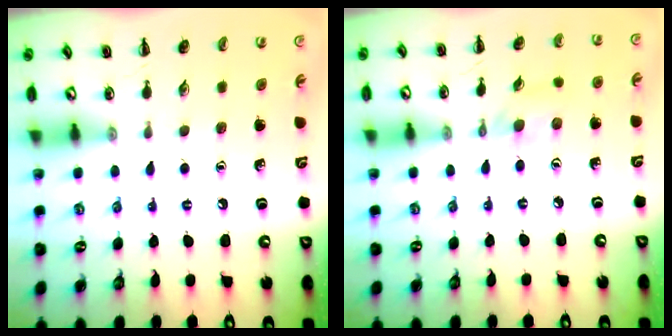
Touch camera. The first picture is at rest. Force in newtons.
{"total": 3.1, "press": 2.9, "slide": 1.1}